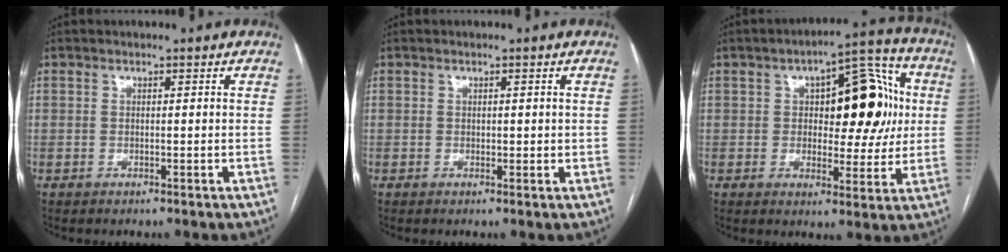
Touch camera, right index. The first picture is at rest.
{"total": 1.3, "force": [0.1, 0.8, 1.1], "torque": [-0.010, 0.000, 0.002]}
{"total": 15.3, "force": [2.3, 6.6, 13.6], "torque": [-0.179, 0.041, 0.038]}